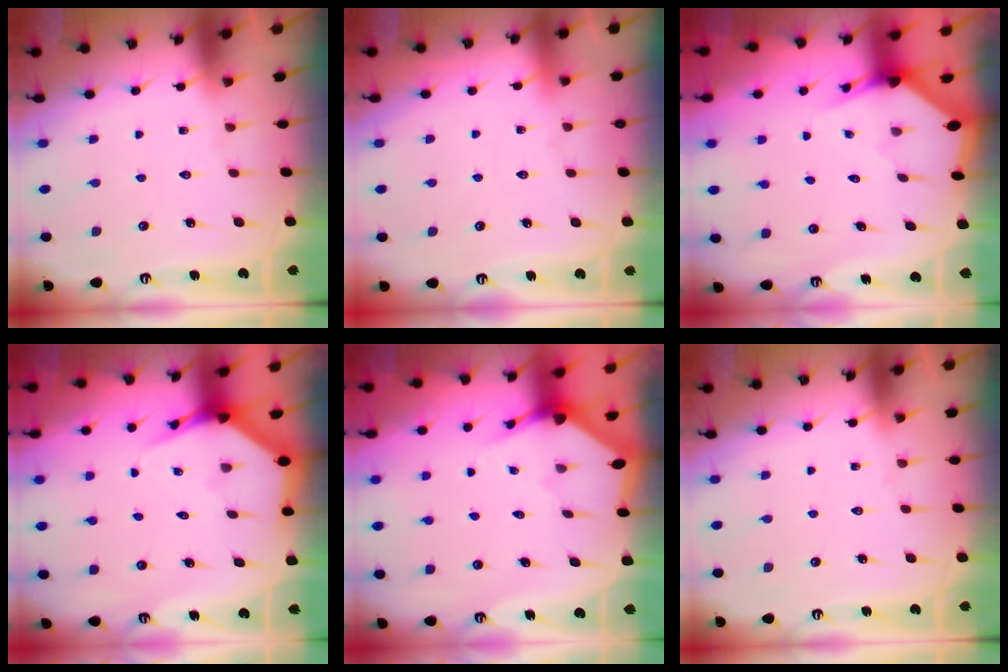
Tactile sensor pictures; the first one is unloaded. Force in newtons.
{"total": 2.1, "press": 2.1, "slide": 0.2}
{"total": 2.9, "press": 2.9, "slide": 0.1}
{"total": 4.3, "press": 4.3, "slide": 0.3}
{"total": 3.0, "press": 3.0, "slide": 0.2}
{"total": 0.0}